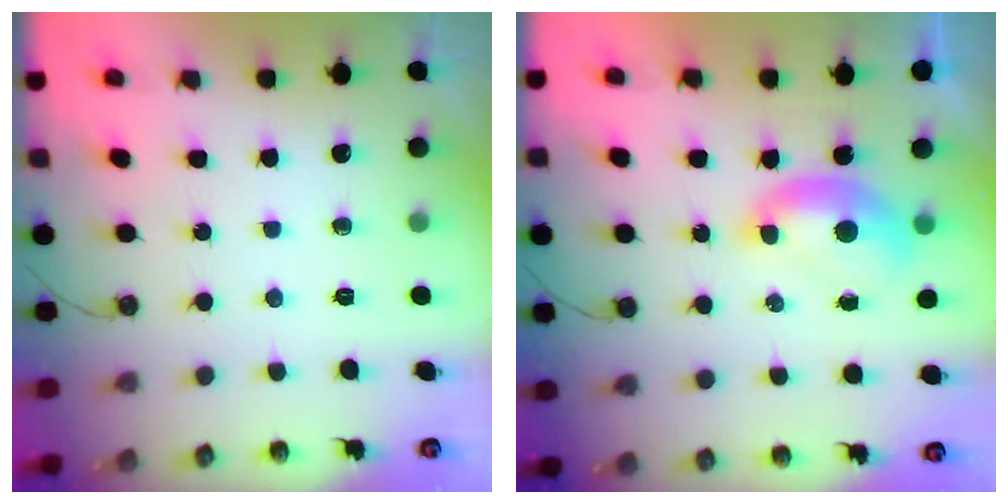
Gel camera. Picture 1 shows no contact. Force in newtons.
{"total": 1.7, "press": 1.6, "slide": 0.6}